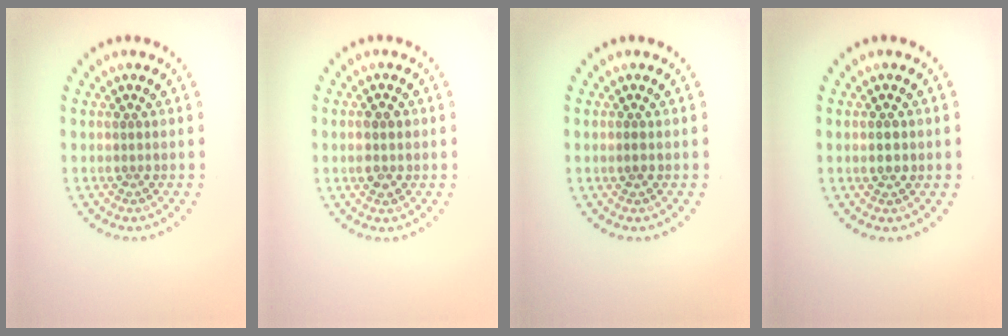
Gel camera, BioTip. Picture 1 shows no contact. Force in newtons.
{"total": 2.4, "press": 2.4, "slide": 0.1}
{"total": 0.8, "press": 0.8, "slide": 0.2}
{"total": 1.1, "press": 1.1, "slide": 0.1}